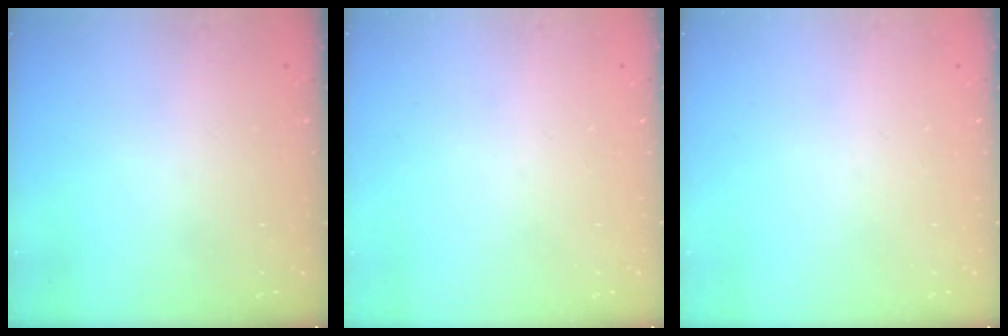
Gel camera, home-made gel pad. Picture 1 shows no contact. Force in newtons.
{"total": 0.0}
{"total": 0.0}